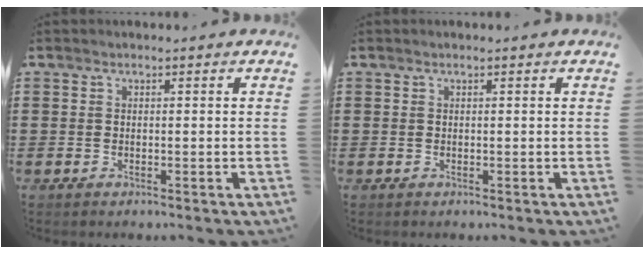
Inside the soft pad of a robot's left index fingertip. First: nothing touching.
{"total": 0.0}